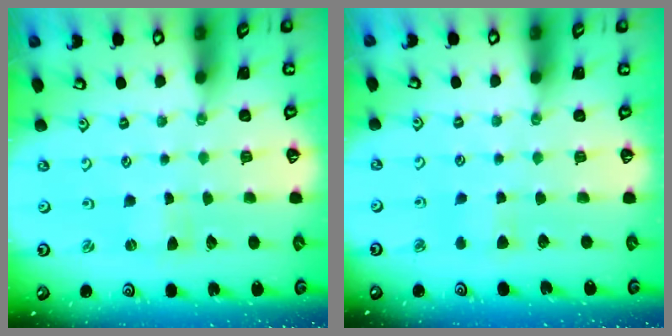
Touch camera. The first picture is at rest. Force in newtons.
{"total": 4.0, "press": 4.0, "slide": 0.6}